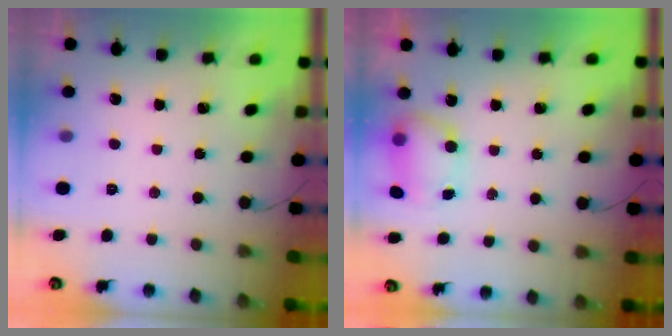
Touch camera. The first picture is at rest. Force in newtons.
{"total": 7.2, "press": 7.1, "slide": 0.9}